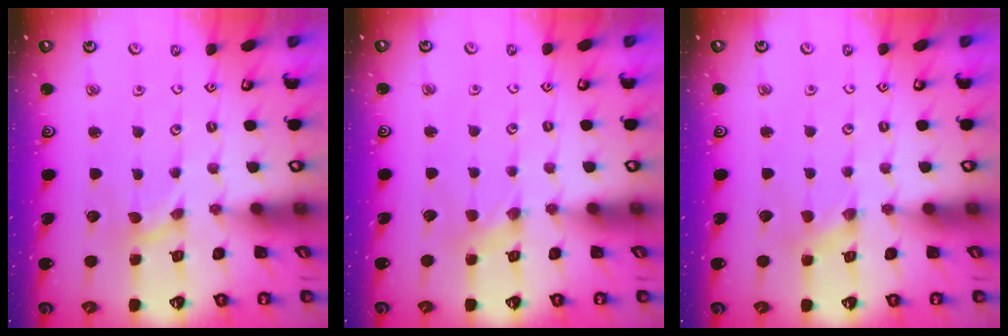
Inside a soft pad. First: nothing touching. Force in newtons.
{"total": 2.6, "press": 2.6, "slide": 0.3}
{"total": 0.9, "press": 0.9, "slide": 0.1}